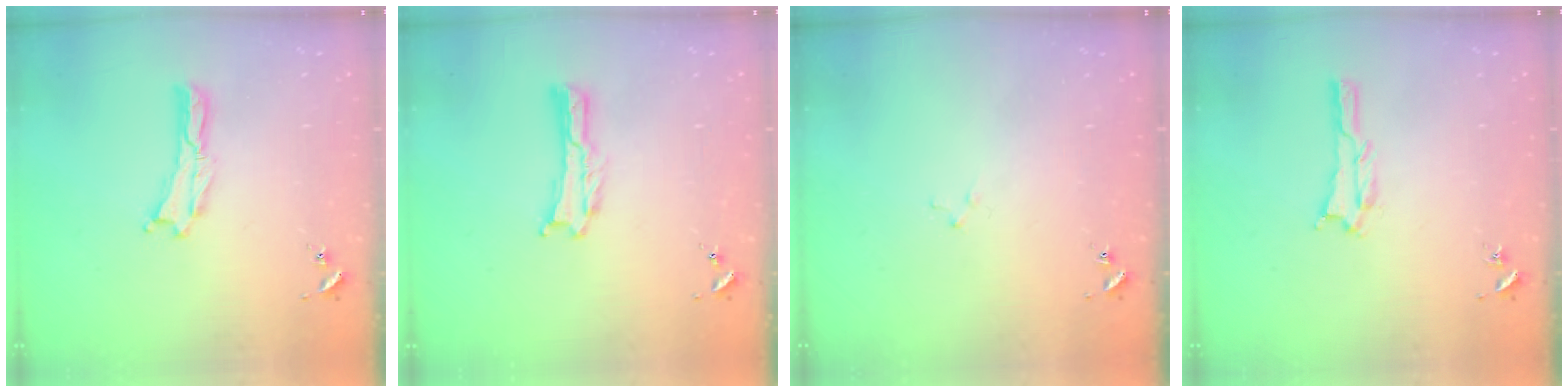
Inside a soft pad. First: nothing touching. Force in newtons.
{"total": 0.0}
{"total": 1.5, "press": 1.5, "slide": 0.2}
{"total": 1.1, "press": 1.1, "slide": 0.1}